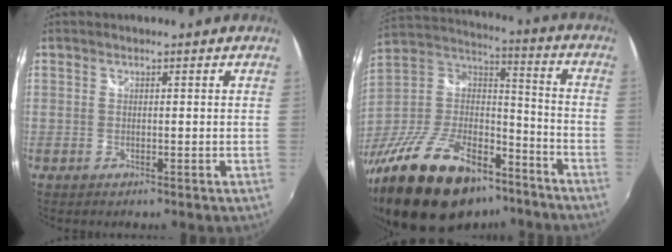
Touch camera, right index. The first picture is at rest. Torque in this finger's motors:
{"motor_torque": [1.04, -1.10, 0.94, 0.20]}